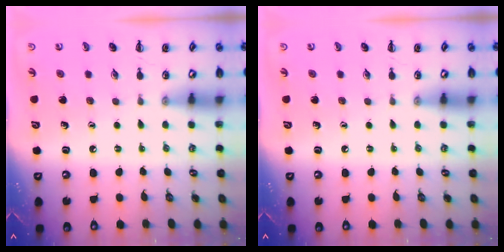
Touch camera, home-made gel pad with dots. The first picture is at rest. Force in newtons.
{"total": 0.0}